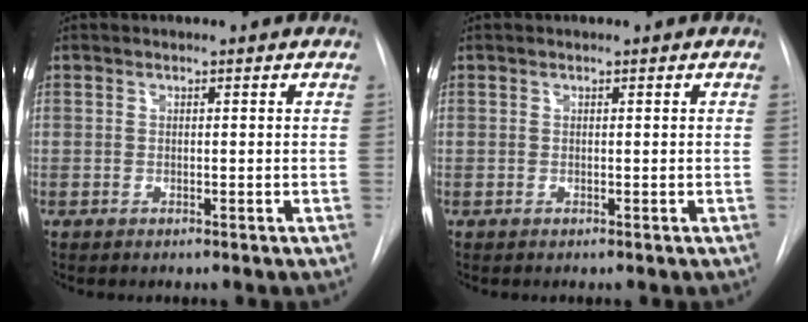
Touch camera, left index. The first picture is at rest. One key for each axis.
{"total": 0.0}